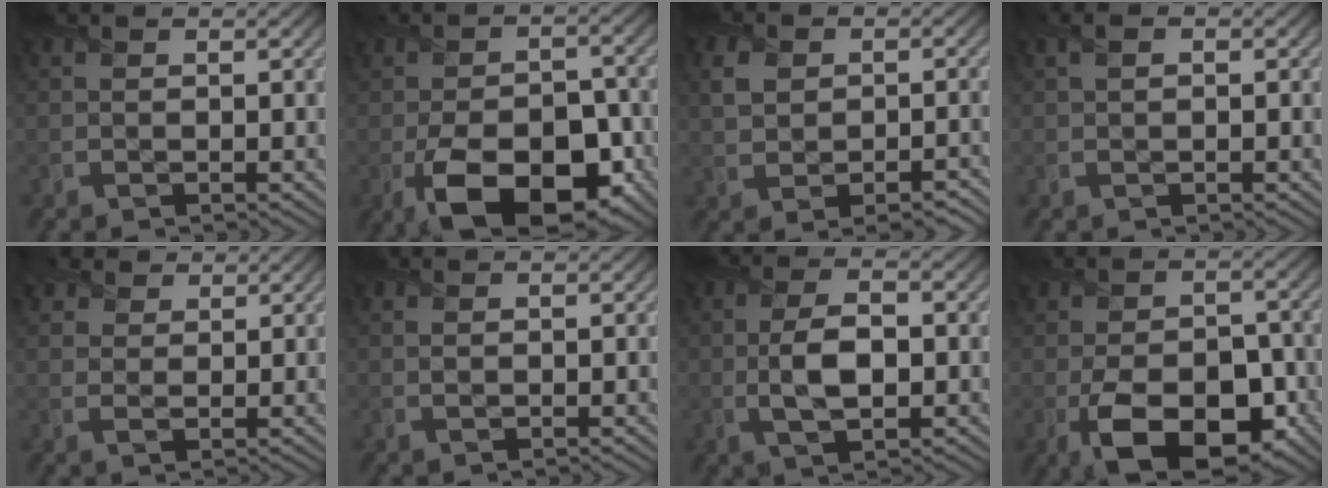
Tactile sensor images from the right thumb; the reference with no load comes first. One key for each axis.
{"total": 13.8, "fx": -5.9, "fy": 7.6, "fz": 9.9, "tx": -0.166, "ty": -0.028, "tz": -0.088}
{"total": 5.7, "fx": -0.1, "fy": 4.0, "fz": 4.0, "tx": -0.070, "ty": -0.007, "tz": 0.002}
{"total": 1.3, "fx": 0.5, "fy": 0.7, "fz": 1.1, "tx": -0.023, "ty": 0.007, "tz": 0.006}
{"total": 3.3, "fx": 2.1, "fy": 2.2, "fz": 1.3, "tx": -0.031, "ty": -0.003, "tz": 0.044}
{"total": 0.7, "fx": 0.2, "fy": 0.5, "fz": 0.6, "tx": -0.013, "ty": 0.003, "tz": 0.004}
{"total": 6.1, "fx": -0.8, "fy": 2.9, "fz": 5.4, "tx": -0.116, "ty": 0.001, "tz": -0.014}
{"total": 12.6, "fx": -5.0, "fy": 7.3, "fz": 9.0, "tx": -0.155, "ty": -0.027, "tz": -0.069}